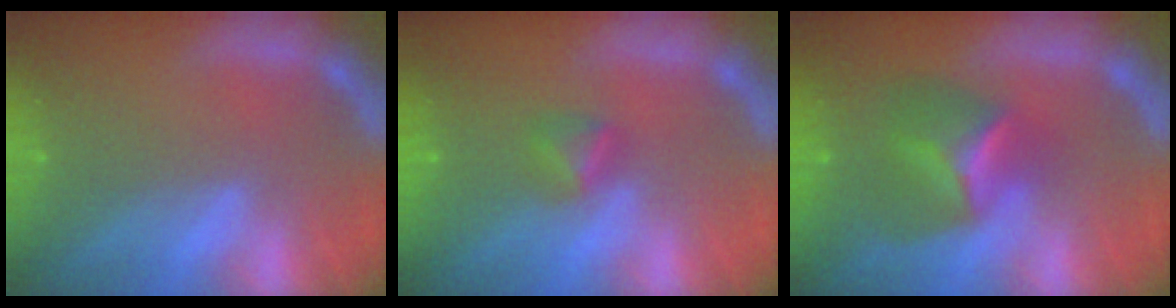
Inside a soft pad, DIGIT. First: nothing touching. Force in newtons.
{"total": 1.9}
{"total": 5.4}